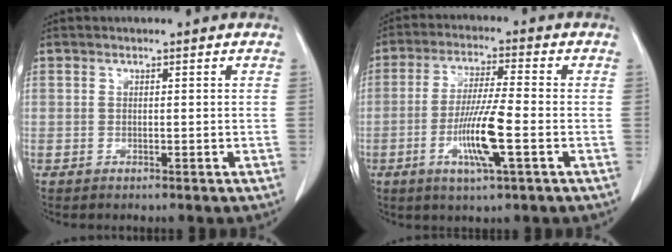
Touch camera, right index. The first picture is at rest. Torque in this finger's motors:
{"motor_torque": [1.29, -0.43, 0.48, 0.20]}